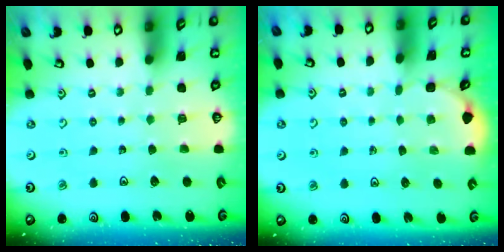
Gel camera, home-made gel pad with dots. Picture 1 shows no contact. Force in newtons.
{"total": 0.9, "press": 0.9, "slide": 0.1}